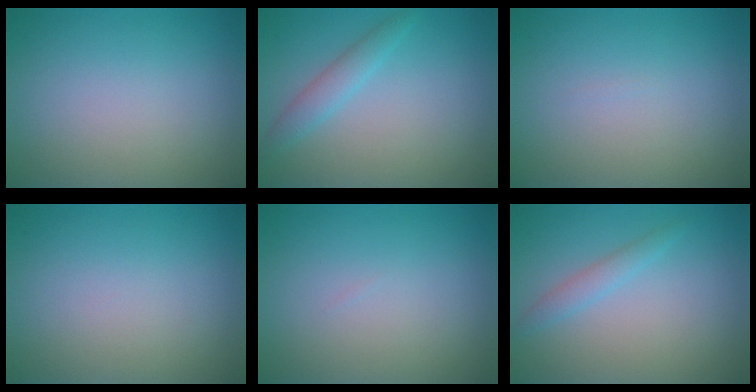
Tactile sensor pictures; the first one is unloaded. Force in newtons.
{"total": 1.9, "press": 1.9, "slide": 0.1}
{"total": 0.0}
{"total": 0.0}
{"total": 0.0}
{"total": 1.5, "press": 1.5, "slide": 0.1}